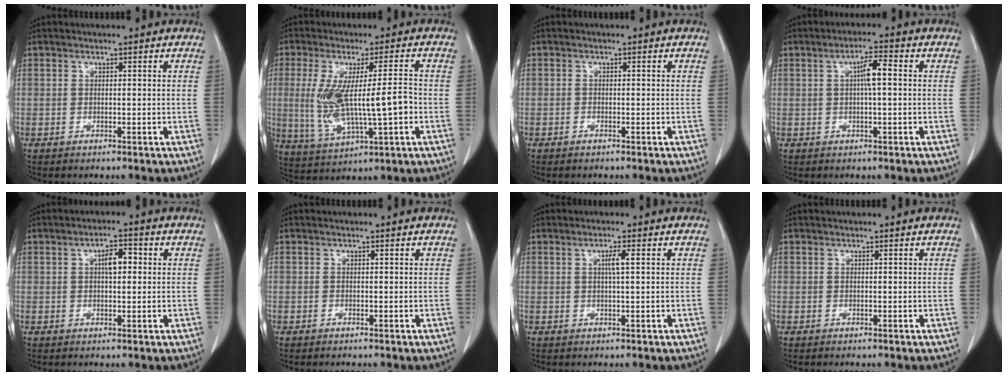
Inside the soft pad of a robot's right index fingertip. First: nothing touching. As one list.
[{"total": 12.0, "force": [-1.0, 2.1, 11.8], "torque": [-0.232, 0.001, -0.008]}, {"total": 0.6, "force": [-0.5, 0.2, 0.3], "torque": [-0.004, 0.001, -0.007]}, {"total": 4.1, "force": [0.6, 0.5, 4.0], "torque": [-0.067, 0.009, 0.006]}, {"total": 3.7, "force": [0.7, 1.4, 3.3], "torque": [-0.054, 0.010, 0.009]}, {"total": 0.0}, {"total": 2.2, "force": [0.6, 0.0, 2.1], "torque": [-0.036, 0.001, 0.009]}, {"total": 0.0}]